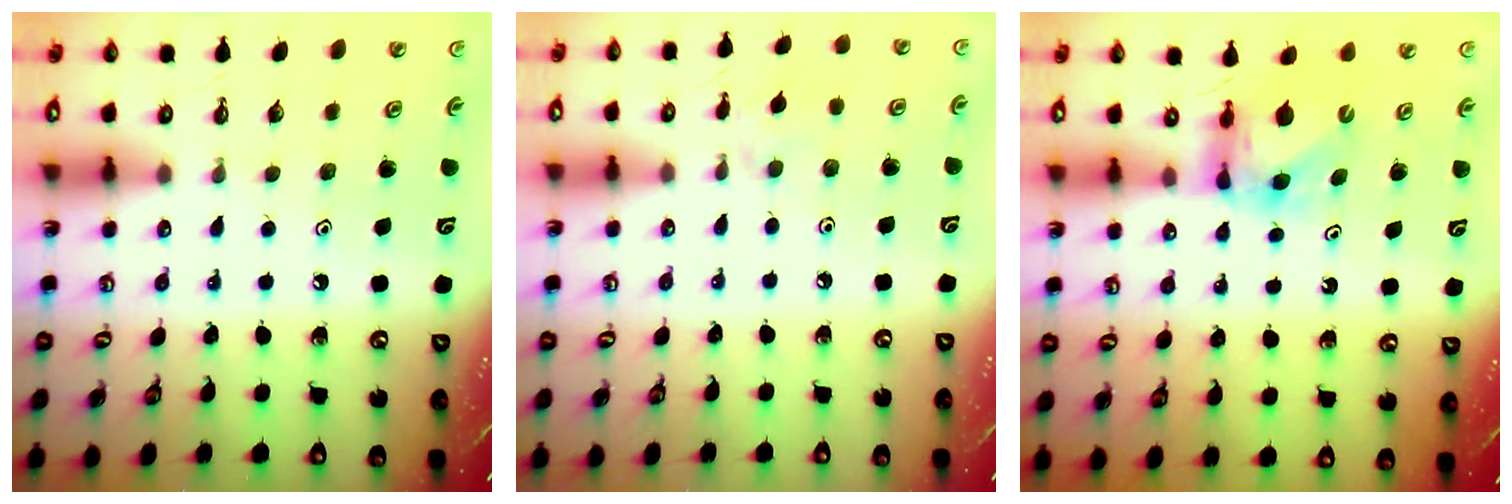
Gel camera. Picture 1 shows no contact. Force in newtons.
{"total": 2.6, "press": 2.6, "slide": 0.4}
{"total": 5.4, "press": 5.4, "slide": 0.5}